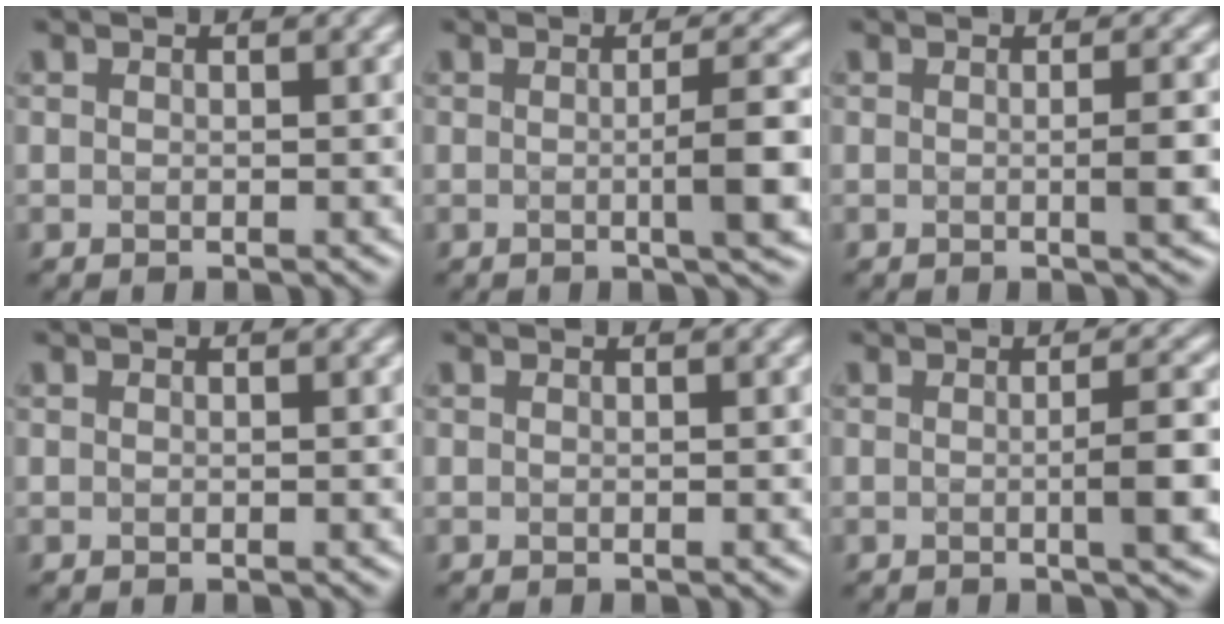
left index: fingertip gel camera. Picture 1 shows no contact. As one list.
[{"total": 4.9, "force": [-1.7, 0.3, 4.6], "torque": [-0.081, 0.004, 0.001]}, {"total": 2.8, "force": [-0.8, 0.4, 2.7], "torque": [-0.045, 0.003, -0.006]}, {"total": 0.0}, {"total": 0.0}, {"total": 4.2, "force": [-1.7, 0.3, 3.8], "torque": [-0.064, 0.005, 0.001]}]